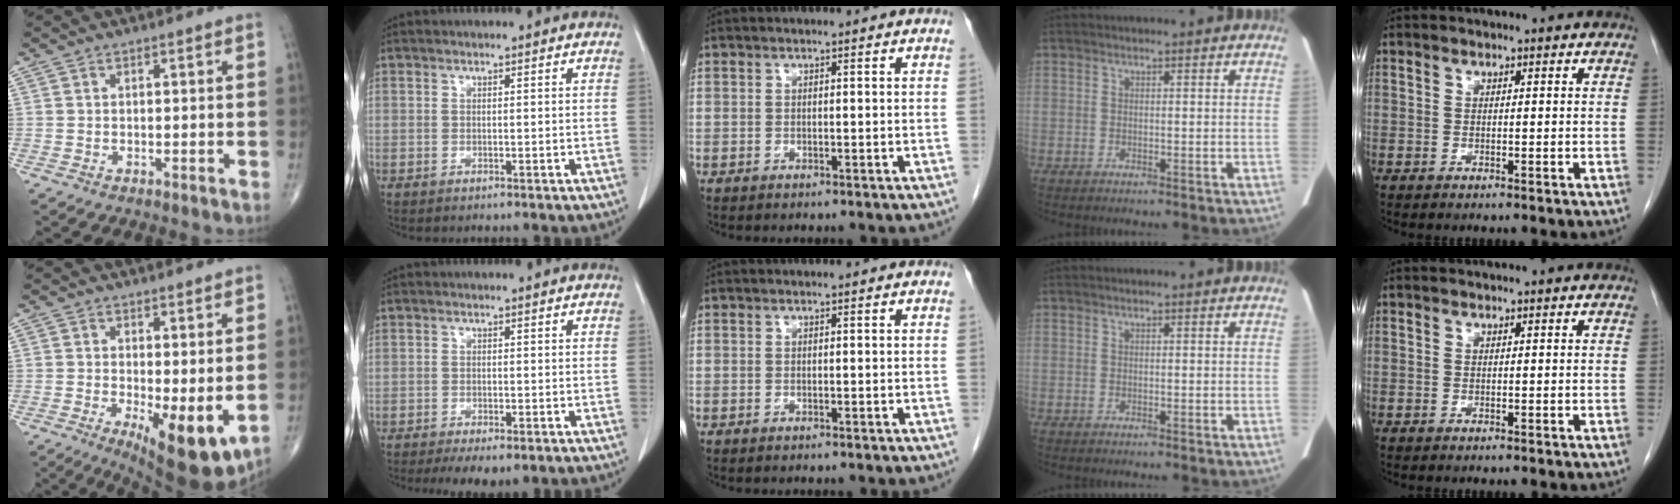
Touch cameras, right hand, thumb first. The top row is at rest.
{"thumb": {"total": 10.5, "force": [-1.7, 3.6, 9.7], "torque": [-0.140, -0.028, -0.015]}, "index": {"total": 5.7, "force": [-4.1, 2.1, 3.4], "torque": [-0.046, -0.009, -0.057]}}